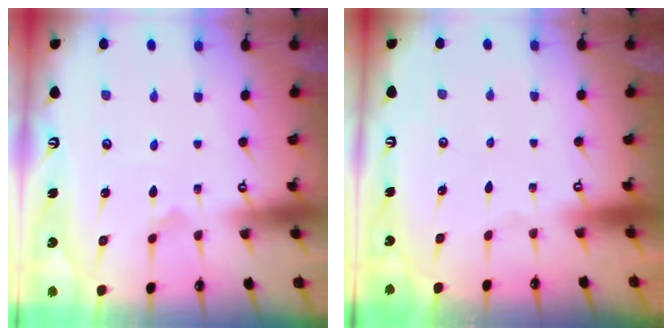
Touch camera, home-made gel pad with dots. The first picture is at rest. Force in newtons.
{"total": 0.0}